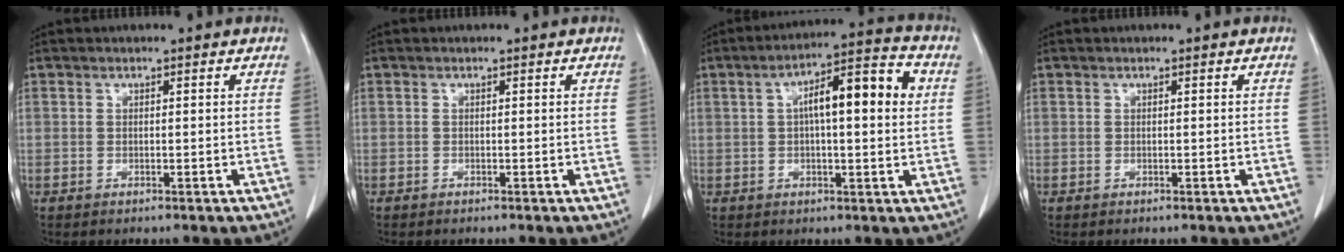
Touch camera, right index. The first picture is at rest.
{"total": 0.0}
{"total": 11.1, "force": [2.1, 2.5, 10.6], "torque": [-0.170, 0.032, 0.027]}
{"total": 0.0}